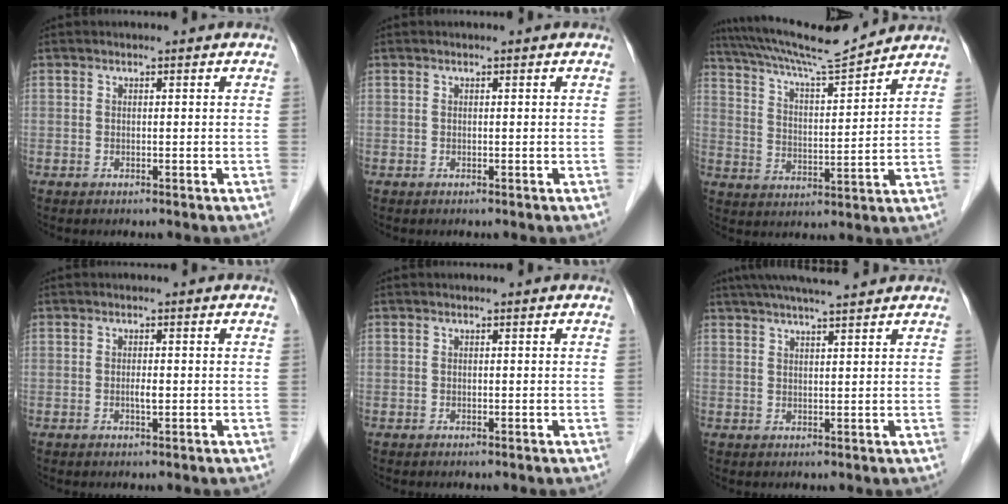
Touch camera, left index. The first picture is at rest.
{"total": 0.0}
{"total": 12.9, "force": [12.1, -0.8, 4.3], "torque": [-0.086, 0.004, 0.203]}
{"total": 1.1, "force": [-0.2, 0.2, 1.1], "torque": [-0.022, -0.002, -0.004]}
{"total": 0.0}
{"total": 9.8, "force": [8.5, 0.4, 5.0], "torque": [-0.082, 0.032, 0.122]}